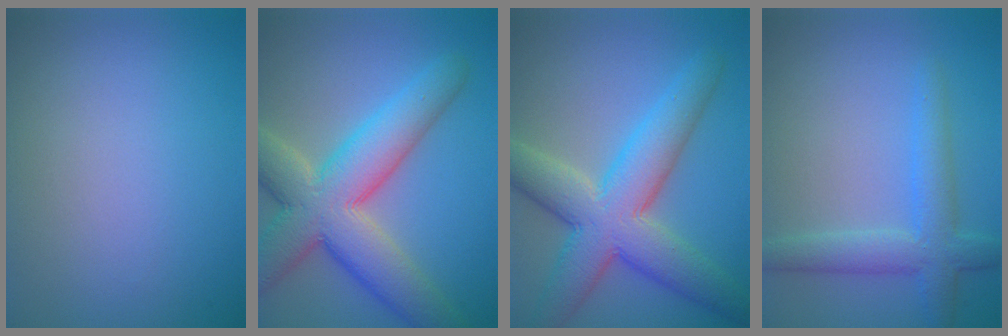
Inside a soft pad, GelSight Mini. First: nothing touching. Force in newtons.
{"total": 10.0, "press": 9.9, "slide": 0.9}
{"total": 9.1, "press": 9.0, "slide": 0.6}
{"total": 4.1, "press": 4.1, "slide": 0.3}